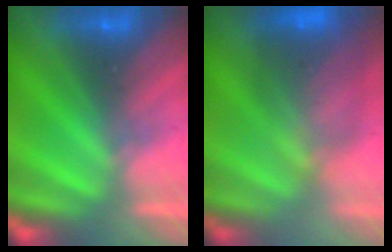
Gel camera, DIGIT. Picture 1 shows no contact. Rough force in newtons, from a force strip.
{"total": 7.6}